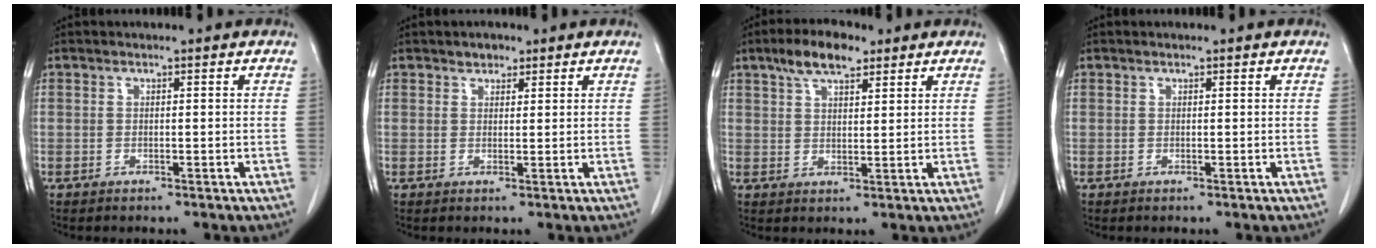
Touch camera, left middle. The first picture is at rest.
{"total": 1.7, "force": [1.3, 1.1, 0.4], "torque": [-0.007, -0.001, 0.018]}
{"total": 6.8, "force": [4.5, 2.4, 4.4], "torque": [-0.085, 0.014, 0.081]}
{"total": 0.0}